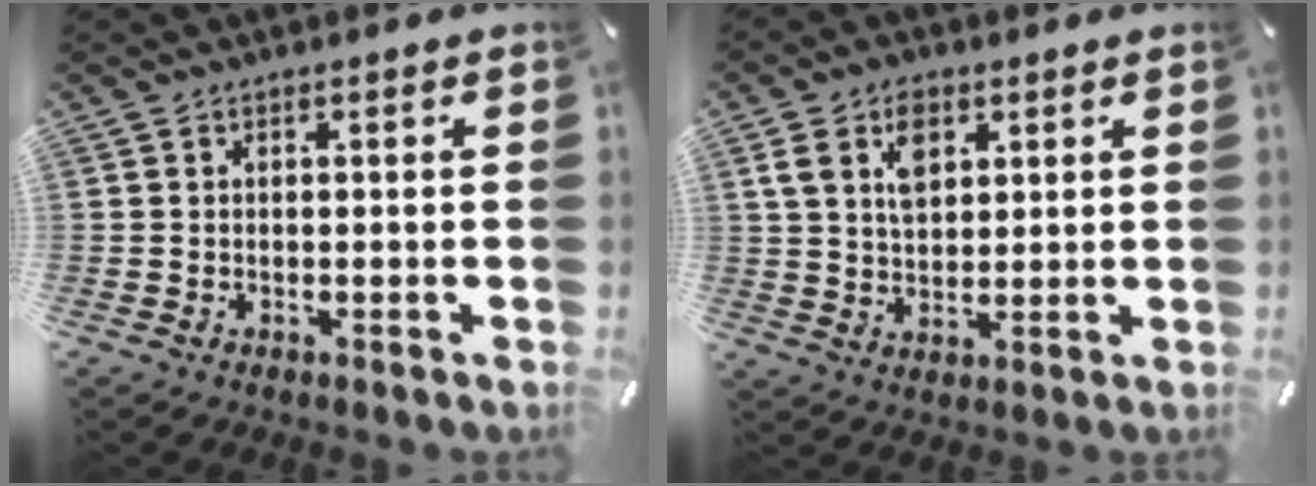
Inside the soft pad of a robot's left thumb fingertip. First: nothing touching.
{"total": 8.0, "force": [3.3, 5.5, 4.7], "torque": [-0.096, 0.006, 0.059]}